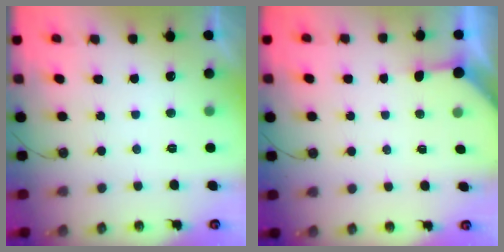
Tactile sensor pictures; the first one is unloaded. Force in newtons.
{"total": 2.7, "press": 2.7, "slide": 0.4}